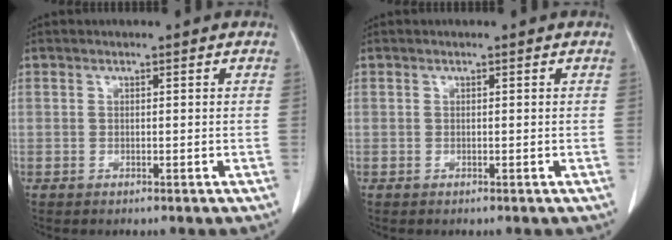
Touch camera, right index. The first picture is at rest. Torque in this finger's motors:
{"motor_torque": [0.00, 0.00, 0.00, 0.00]}